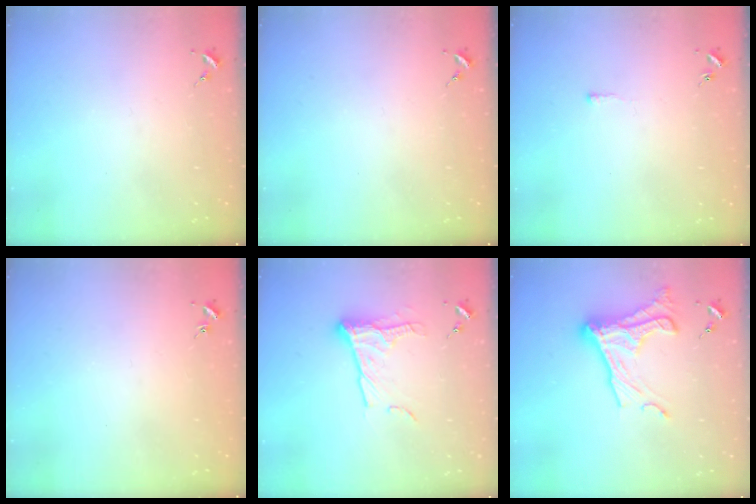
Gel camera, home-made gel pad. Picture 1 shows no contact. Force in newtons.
{"total": 0.0}
{"total": 3.2, "press": 3.1, "slide": 0.4}
{"total": 0.9, "press": 0.9, "slide": 0.2}
{"total": 12.0, "press": 12.0, "slide": 0.7}
{"total": 16.7, "press": 16.6, "slide": 1.1}